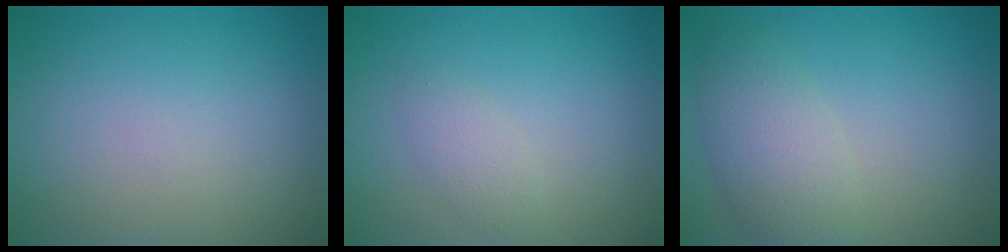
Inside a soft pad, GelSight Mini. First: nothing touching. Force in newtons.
{"total": 1.5, "press": 1.5, "slide": 0.1}
{"total": 4.1, "press": 4.0, "slide": 0.4}